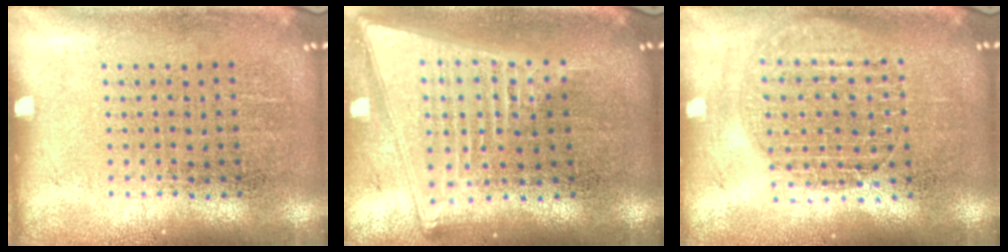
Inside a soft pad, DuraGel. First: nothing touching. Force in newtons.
{"total": 2.1, "press": 1.7, "slide": 1.2}
{"total": 1.6, "press": 1.4, "slide": 0.7}